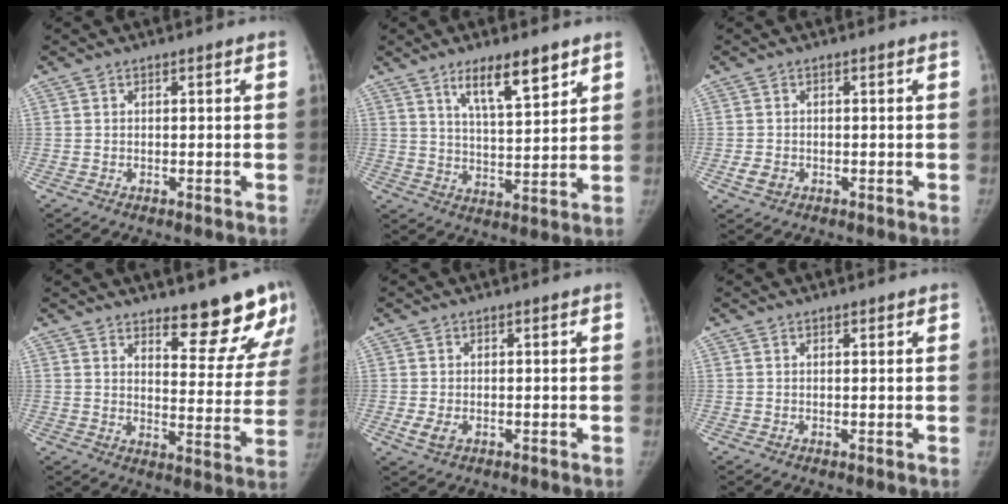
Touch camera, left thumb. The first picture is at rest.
{"total": 10.1, "force": [6.4, 2.8, 7.3], "torque": [-0.105, -0.040, 0.113]}
{"total": 2.5, "force": [-1.0, 1.9, 1.2], "torque": [-0.021, 0.000, -0.013]}
{"total": 13.3, "force": [10.3, 4.1, 7.3], "torque": [-0.039, -0.082, 0.137]}
{"total": 2.8, "force": [-0.9, 1.8, 1.9], "torque": [-0.041, -0.004, -0.013]}
{"total": 0.6, "force": [0.5, 0.3, 0.3], "torque": [-0.002, -0.002, 0.005]}